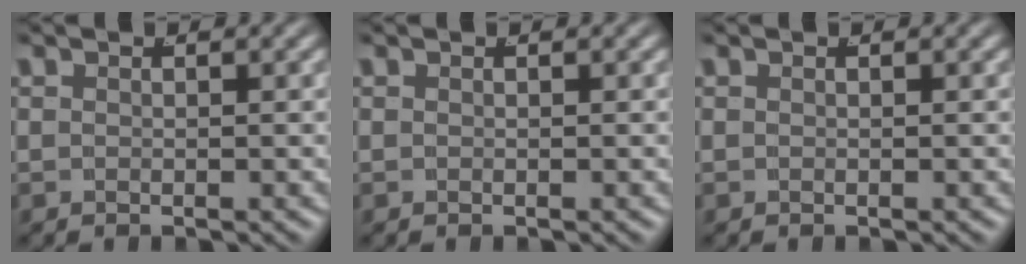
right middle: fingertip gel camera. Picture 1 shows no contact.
{"total": 0.0}
{"total": 0.0}